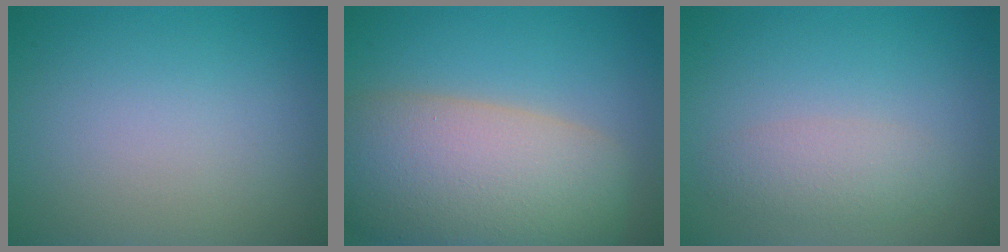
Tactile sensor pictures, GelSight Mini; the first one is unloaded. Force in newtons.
{"total": 11.6, "press": 11.6, "slide": 0.9}
{"total": 2.3, "press": 2.3, "slide": 0.2}